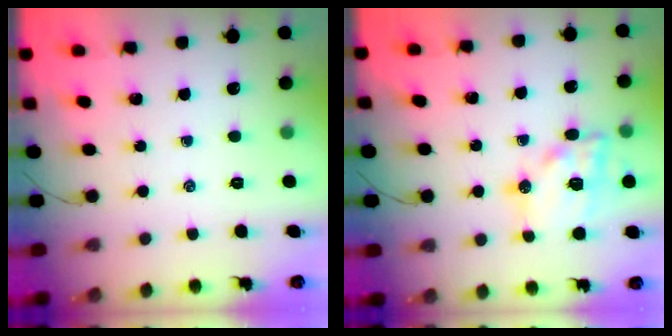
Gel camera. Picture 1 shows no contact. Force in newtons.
{"total": 15.9, "press": 15.7, "slide": 2.9}